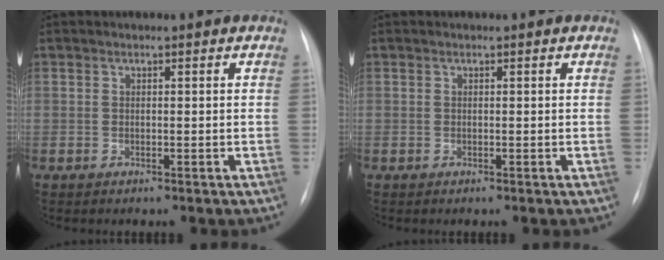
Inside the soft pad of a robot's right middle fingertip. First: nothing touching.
{"total": 0.0}